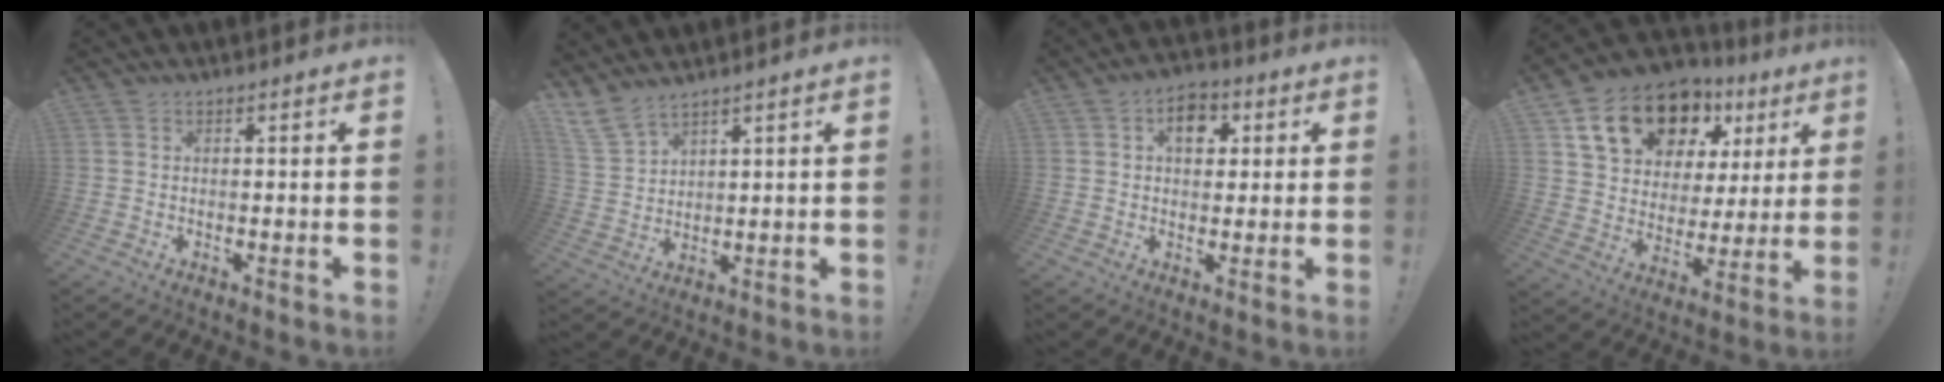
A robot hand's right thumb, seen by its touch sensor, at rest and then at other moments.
{"total": 7.5, "force": [6.4, 2.8, 2.7], "torque": [-0.066, -0.033, 0.128]}
{"total": 7.3, "force": [2.0, 5.4, 4.5], "torque": [-0.052, 0.003, 0.031]}
{"total": 18.3, "force": [10.7, 11.8, 8.9], "torque": [-0.137, -0.052, 0.206]}